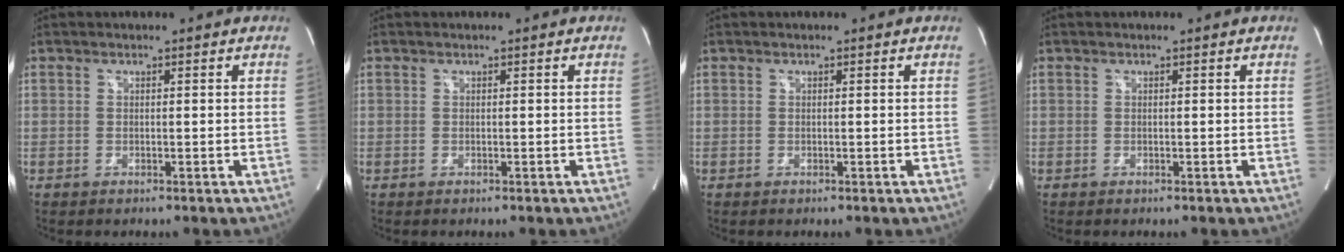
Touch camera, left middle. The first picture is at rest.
{"total": 0.0}
{"total": 0.0}
{"total": 0.0}